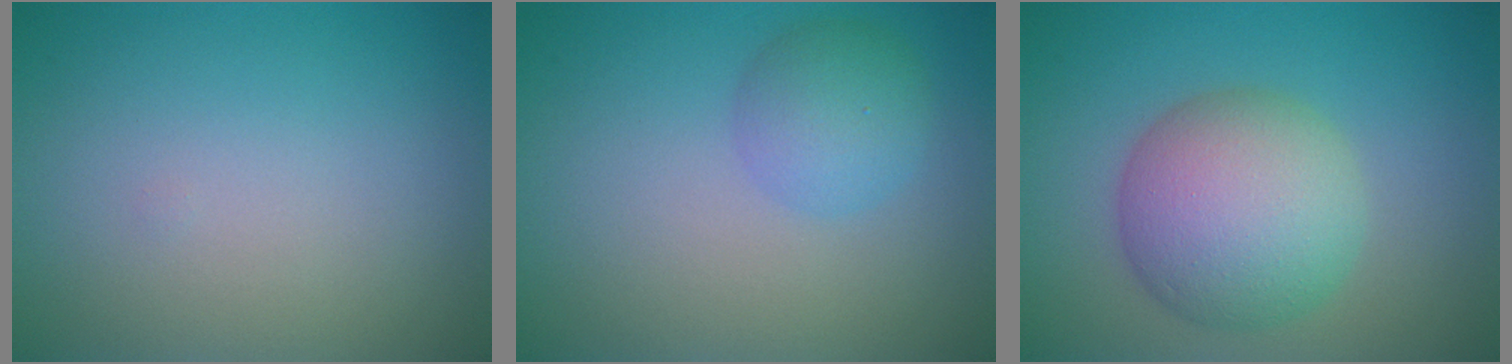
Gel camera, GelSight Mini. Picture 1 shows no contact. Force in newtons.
{"total": 2.9, "press": 2.9, "slide": 0.1}
{"total": 7.3, "press": 7.3, "slide": 0.2}